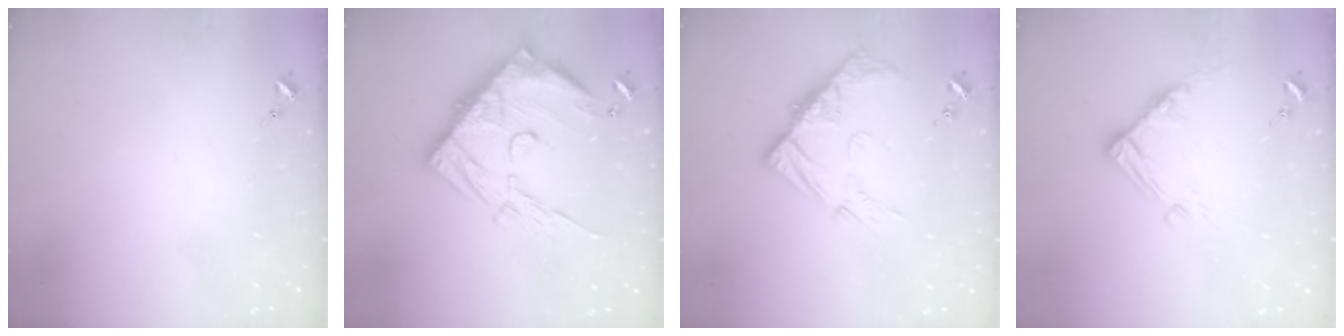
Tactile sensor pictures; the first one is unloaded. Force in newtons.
{"total": 22.5, "press": 22.4, "slide": 2.1}
{"total": 12.2, "press": 12.1, "slide": 0.9}
{"total": 10.5, "press": 10.4, "slide": 1.2}